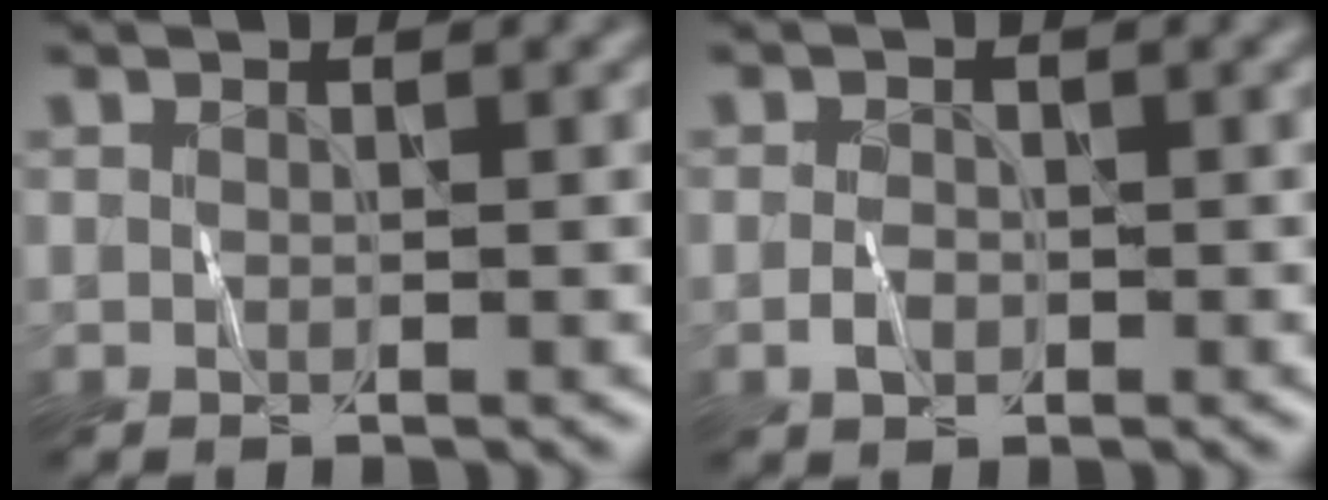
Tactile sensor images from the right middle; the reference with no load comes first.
{"total": 1.3, "force": [-0.4, 0.9, 0.8], "torque": [-0.015, 0.003, -0.010]}